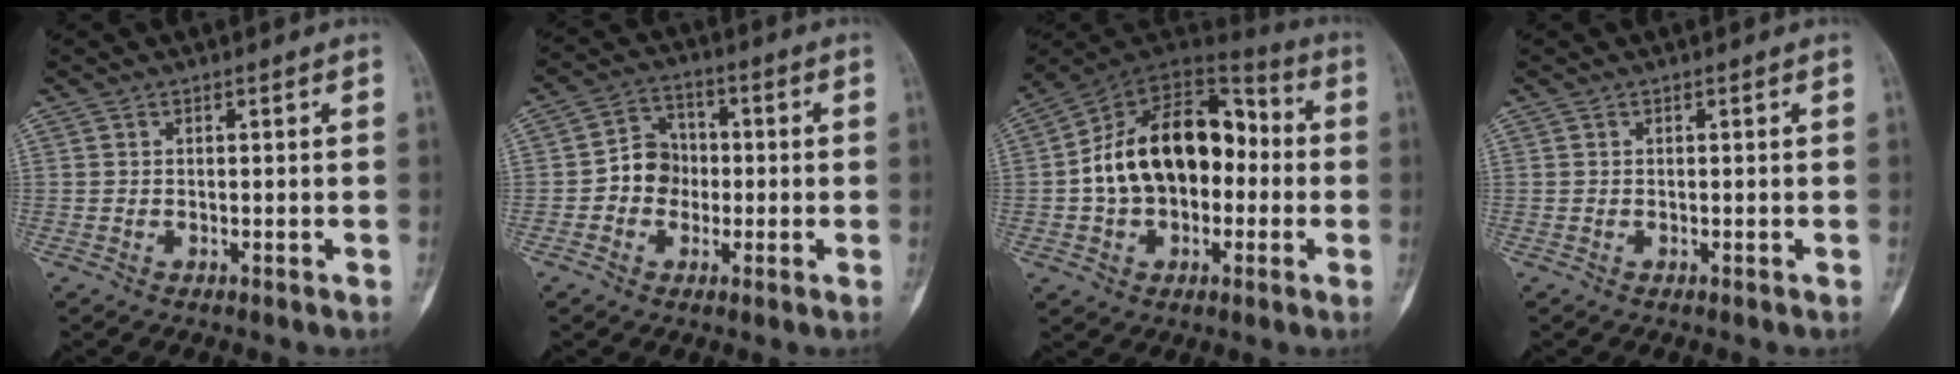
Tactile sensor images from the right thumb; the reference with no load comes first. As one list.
[{"total": 7.2, "force": [-0.9, 6.3, 3.2], "torque": [-0.020, 0.022, -0.029]}, {"total": 21.0, "force": [-0.6, 14.0, 15.7], "torque": [-0.226, 0.048, -0.015]}, {"total": 0.0}]